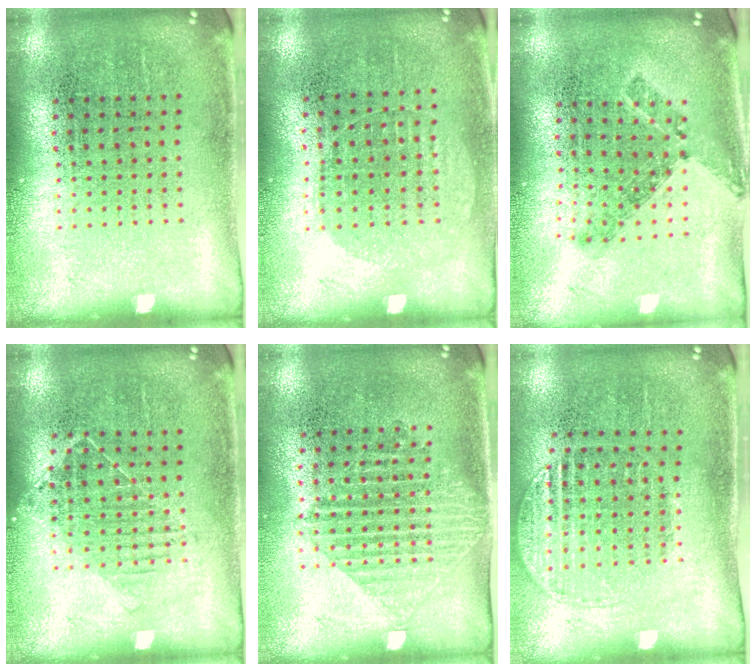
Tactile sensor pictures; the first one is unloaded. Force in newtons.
{"total": 0.6, "press": 0.5, "slide": 0.3}
{"total": 0.9, "press": 0.8, "slide": 0.4}
{"total": 1.1, "press": 0.9, "slide": 0.6}
{"total": 1.2, "press": 1.1, "slide": 0.6}
{"total": 1.3, "press": 1.1, "slide": 0.7}